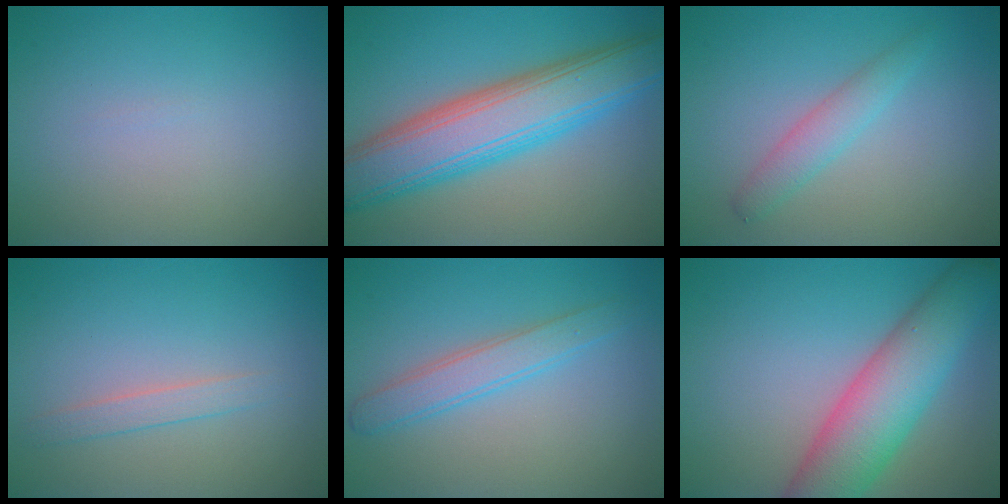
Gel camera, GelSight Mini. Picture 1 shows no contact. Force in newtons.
{"total": 9.4, "press": 9.4, "slide": 0.1}
{"total": 2.3, "press": 2.3, "slide": 0.1}
{"total": 1.5, "press": 1.5, "slide": 0.1}
{"total": 2.8, "press": 2.8, "slide": 0.2}
{"total": 8.3, "press": 8.3, "slide": 0.5}